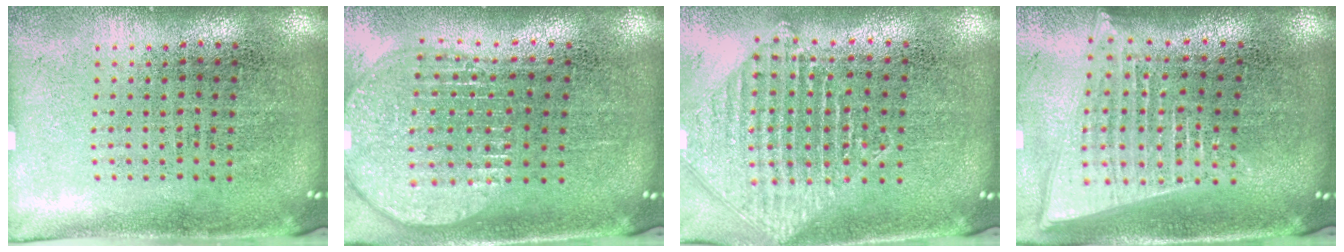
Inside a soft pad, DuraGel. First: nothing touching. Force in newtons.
{"total": 1.9, "press": 1.6, "slide": 1.0}
{"total": 1.2, "press": 1.2, "slide": 0.2}
{"total": 2.1, "press": 1.8, "slide": 1.1}